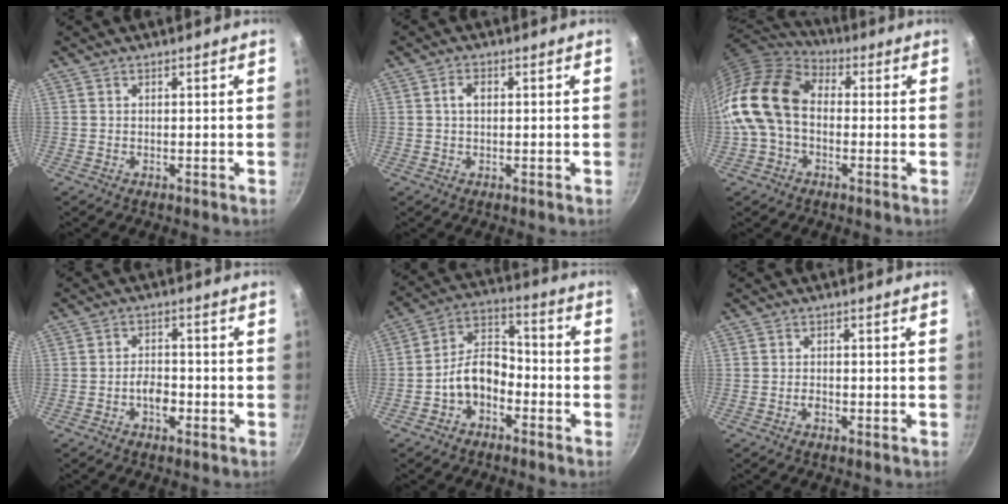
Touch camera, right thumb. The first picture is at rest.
{"total": 2.5, "force": [0.4, 1.6, 1.8], "torque": [-0.026, 0.006, 0.005]}
{"total": 17.4, "force": [-0.8, 12.3, 12.2], "torque": [-0.224, 0.041, -0.033]}
{"total": 6.2, "force": [-2.4, 3.6, 4.4], "torque": [-0.054, 0.027, -0.042]}
{"total": 9.8, "force": [-3.7, 6.7, 6.1], "torque": [-0.080, 0.056, -0.077]}
{"total": 1.5, "force": [-0.6, 0.9, 1.1], "torque": [-0.023, 0.004, -0.014]}